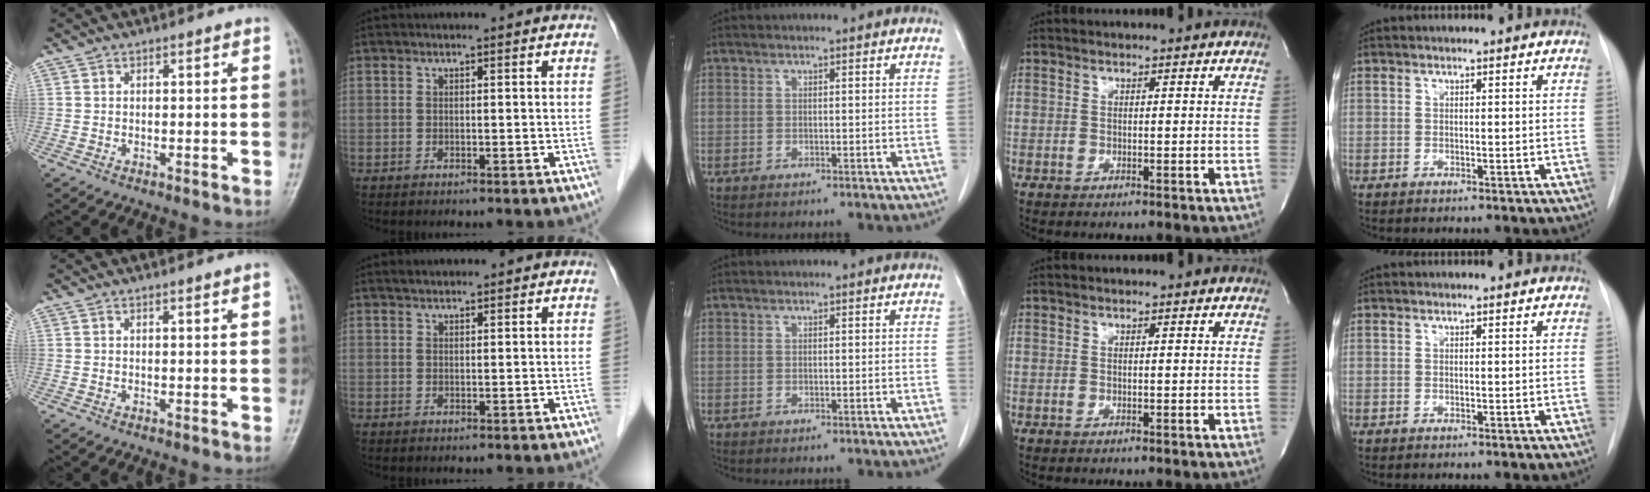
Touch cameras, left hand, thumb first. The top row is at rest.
{"thumb": {"total": 0.9, "force": [0.5, 0.0, 0.7], "torque": [-0.010, -0.002, 0.006]}, "index": {"total": 1.0, "force": [1.0, 0.2, 0.3], "torque": [-0.013, 0.009, 0.021]}}